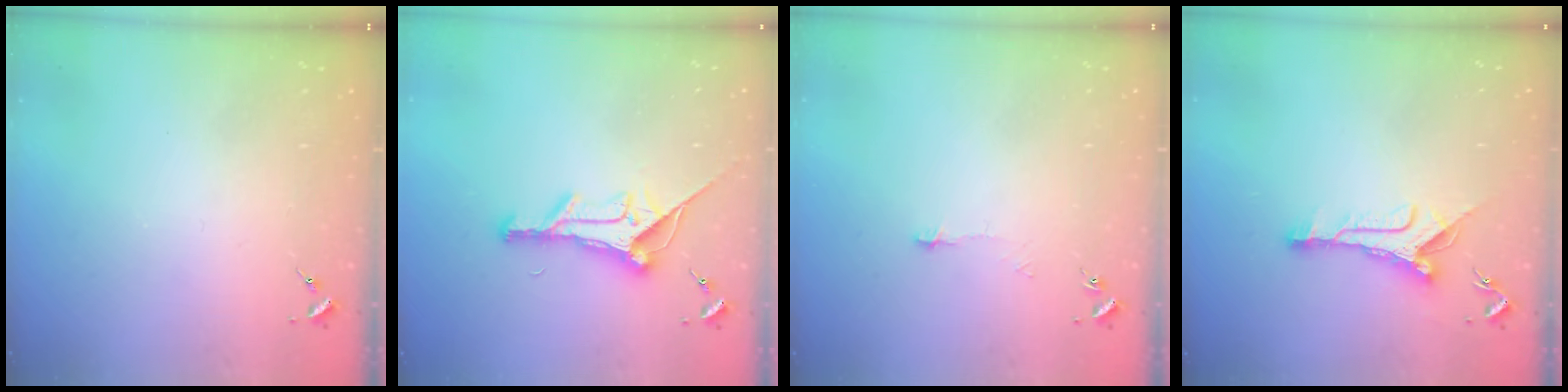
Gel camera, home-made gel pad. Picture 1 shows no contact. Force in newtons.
{"total": 15.9, "press": 15.9, "slide": 0.7}
{"total": 3.2, "press": 3.2, "slide": 0.3}
{"total": 10.4, "press": 10.3, "slide": 0.8}